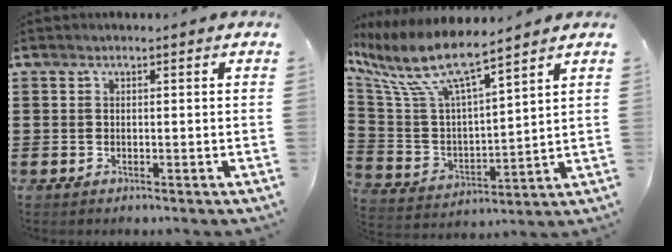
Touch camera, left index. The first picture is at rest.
{"total": 9.9, "force": [7.4, 1.9, 6.3], "torque": [-0.158, -0.044, 0.122]}